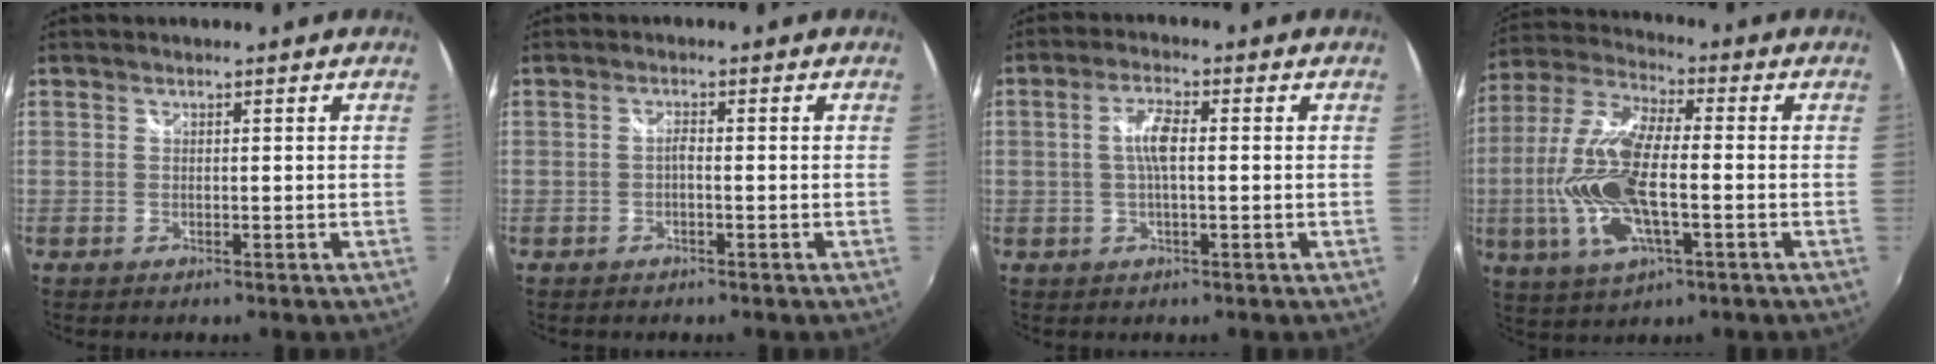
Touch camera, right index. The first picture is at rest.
{"total": 1.1, "force": [-0.5, 0.3, 0.9], "torque": [-0.019, 0.004, -0.010]}
{"total": 4.5, "force": [0.1, 1.1, 4.4], "torque": [-0.084, 0.006, 0.004]}
{"total": 16.9, "force": [-3.2, 6.1, 15.4], "torque": [-0.326, -0.006, -0.065]}